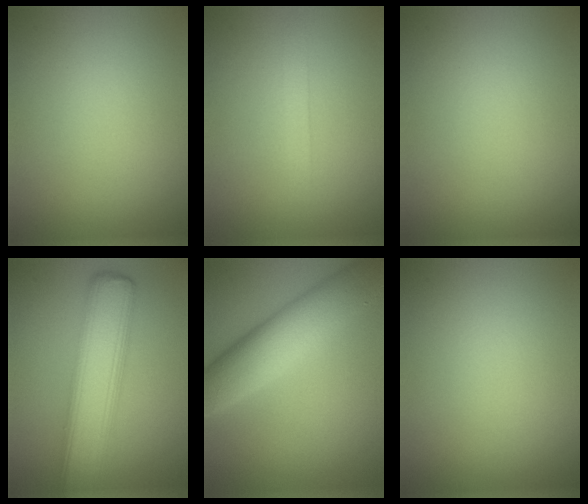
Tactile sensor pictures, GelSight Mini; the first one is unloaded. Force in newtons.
{"total": 1.3, "press": 1.3, "slide": 0.1}
{"total": 0.0}
{"total": 7.8, "press": 7.8, "slide": 0.3}
{"total": 8.3, "press": 8.3, "slide": 0.1}
{"total": 0.0}